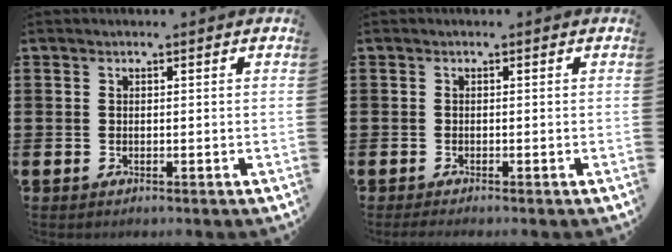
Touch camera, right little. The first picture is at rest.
{"total": 0.5, "force": [-0.4, 0.0, 0.4], "torque": [-0.005, -0.002, -0.007]}